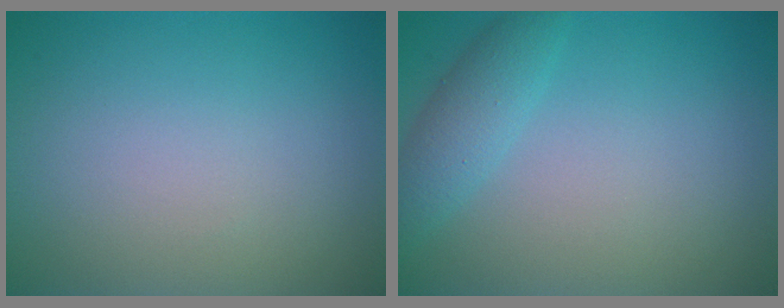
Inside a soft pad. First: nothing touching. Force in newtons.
{"total": 2.6, "press": 2.6, "slide": 0.1}